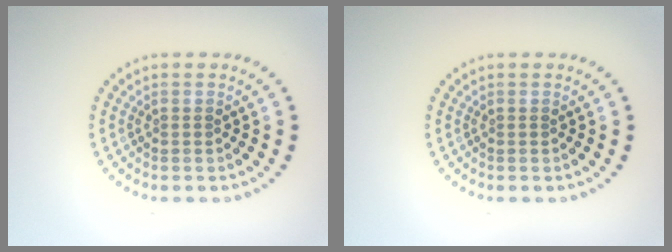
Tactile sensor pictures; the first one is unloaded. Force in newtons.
{"total": 0.0}